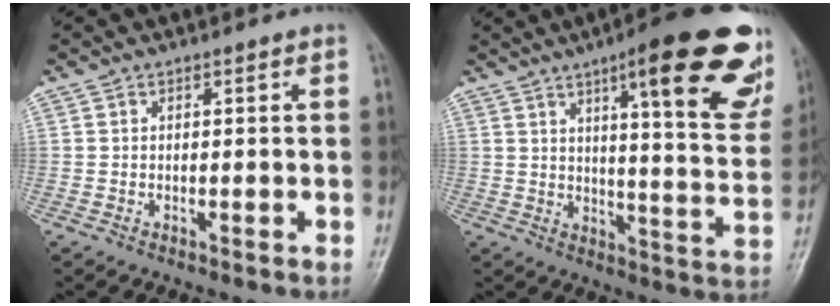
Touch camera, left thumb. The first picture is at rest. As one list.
[{"total": 23.8, "force": [12.8, 5.5, 19.3], "torque": [-0.227, -0.045, 0.166]}]